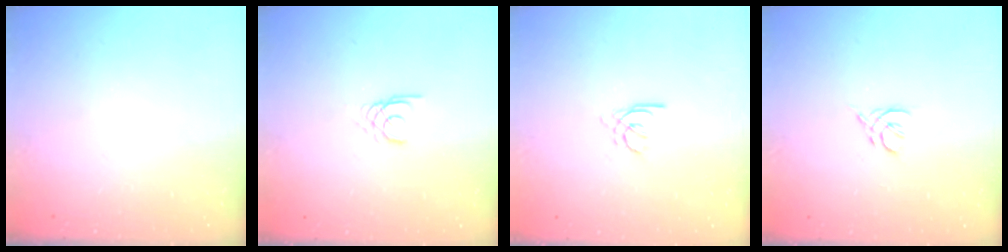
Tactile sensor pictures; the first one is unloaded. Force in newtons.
{"total": 2.4, "press": 2.4, "slide": 0.1}
{"total": 2.1, "press": 2.0, "slide": 0.6}
{"total": 2.0, "press": 1.9, "slide": 0.6}